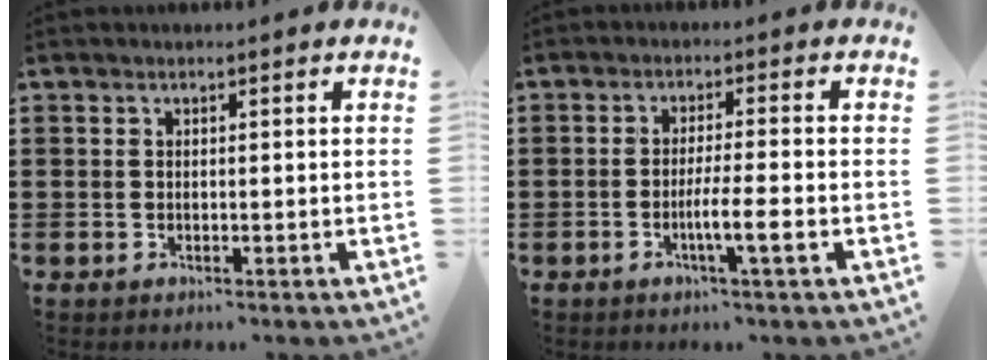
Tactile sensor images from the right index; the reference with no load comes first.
{"total": 4.8, "force": [-1.8, 0.1, 4.5], "torque": [-0.075, -0.009, -0.031]}